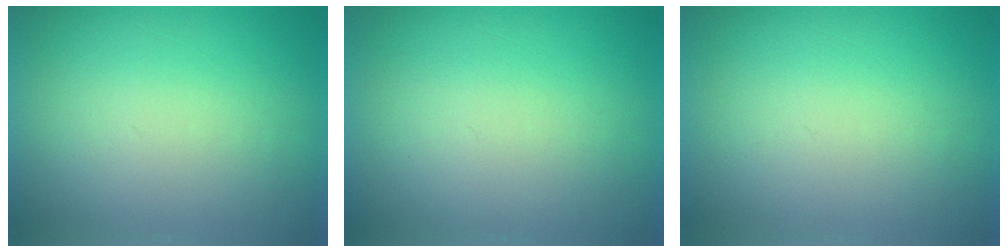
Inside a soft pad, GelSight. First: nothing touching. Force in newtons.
{"total": 1.3}
{"total": 0.0}